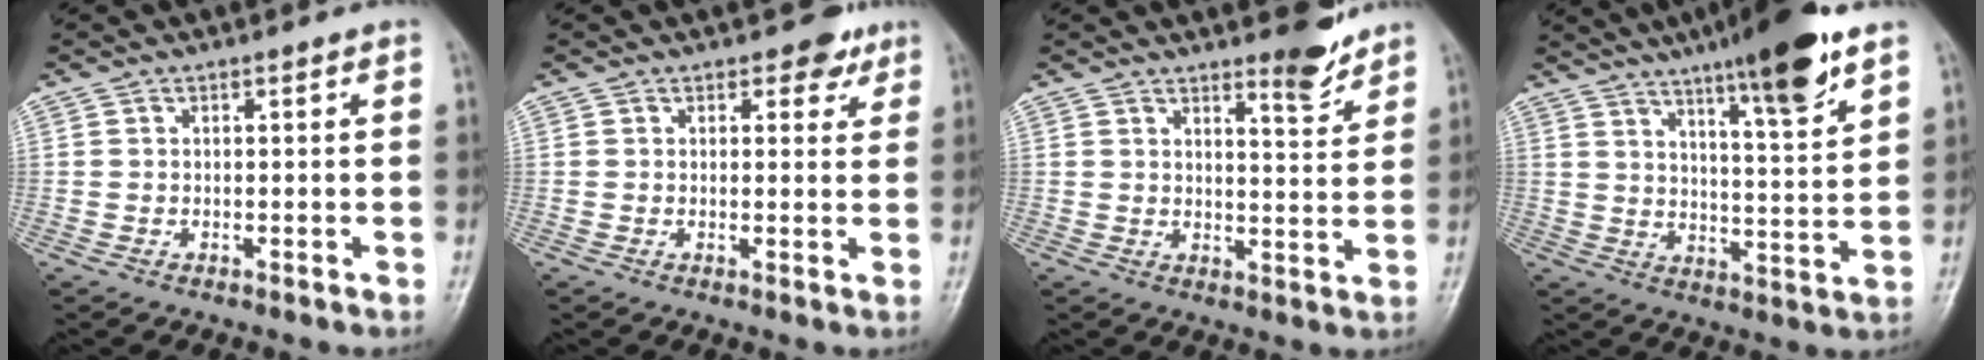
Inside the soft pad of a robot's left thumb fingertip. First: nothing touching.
{"total": 3.2, "force": [2.1, 2.0, 1.3], "torque": [0.009, -0.009, 0.024]}
{"total": 5.3, "force": [4.4, 1.1, 2.6], "torque": [-0.027, -0.041, 0.065]}
{"total": 15.1, "force": [9.9, 2.3, 11.2], "torque": [-0.161, -0.049, 0.154]}